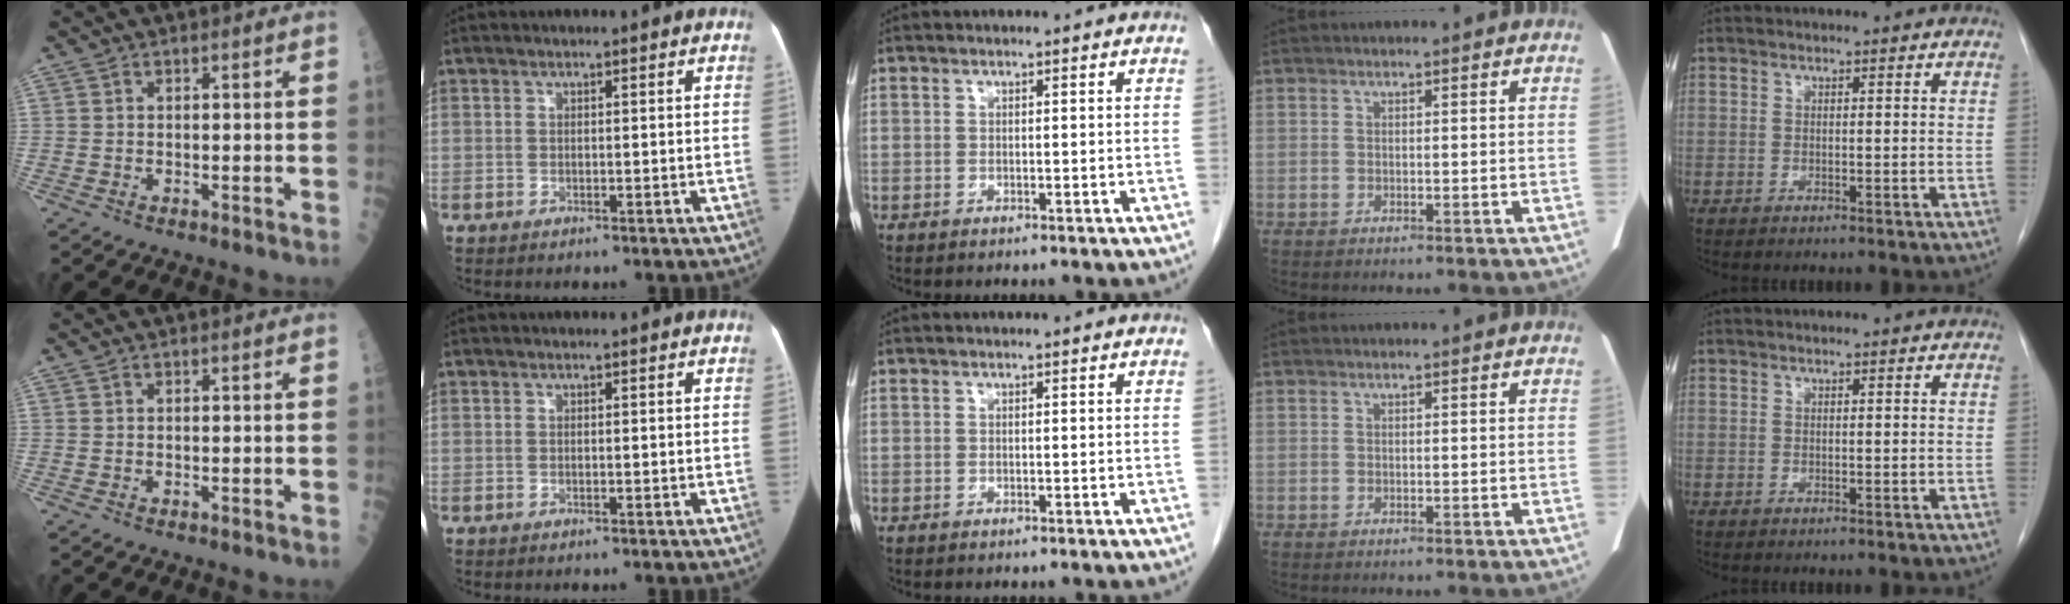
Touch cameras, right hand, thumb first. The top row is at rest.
{}